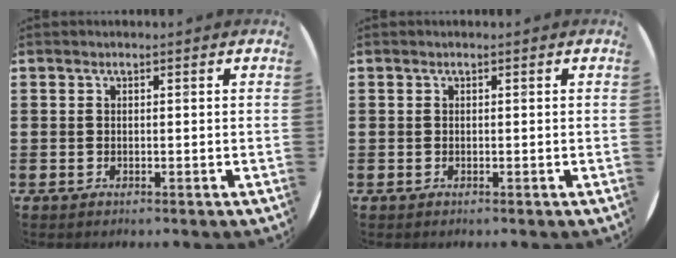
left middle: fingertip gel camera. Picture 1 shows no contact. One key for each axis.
{"total": 0.0}